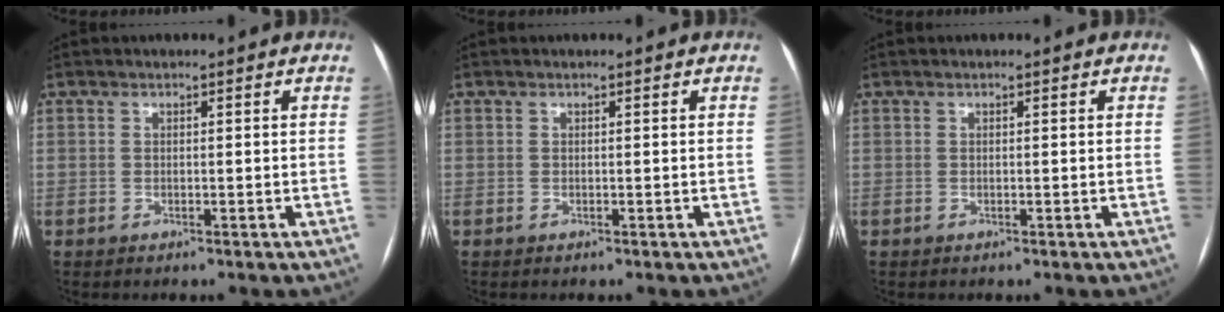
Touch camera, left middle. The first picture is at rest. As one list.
[{"total": 0.0}, {"total": 0.0}]